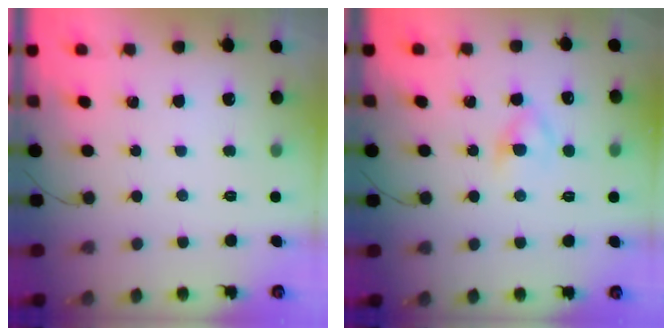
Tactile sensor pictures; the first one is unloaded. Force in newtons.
{"total": 3.8, "press": 3.5, "slide": 1.3}